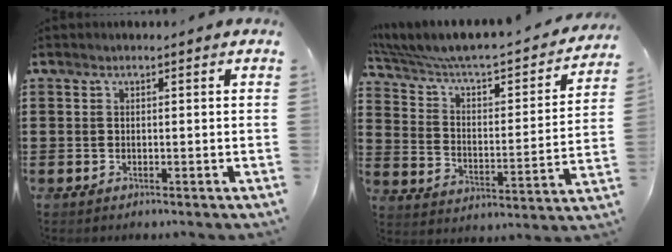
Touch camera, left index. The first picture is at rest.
{"total": 4.8, "force": [3.9, 1.5, 2.3], "torque": [-0.068, -0.045, 0.059]}